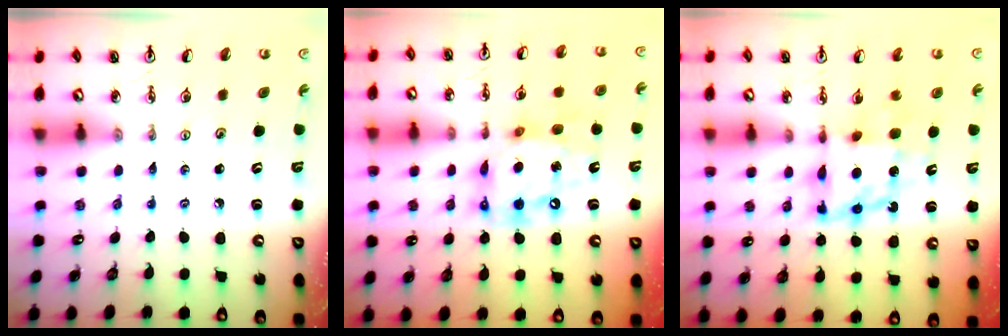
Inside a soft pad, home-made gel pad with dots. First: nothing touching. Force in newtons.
{"total": 14.0, "press": 13.9, "slide": 1.6}
{"total": 9.7, "press": 9.6, "slide": 0.9}